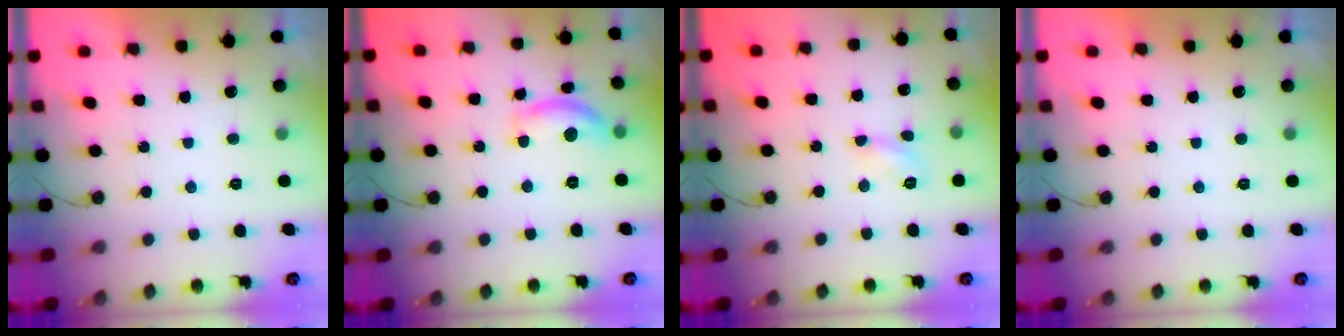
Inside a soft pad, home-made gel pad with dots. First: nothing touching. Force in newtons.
{"total": 11.6, "press": 11.5, "slide": 0.7}
{"total": 4.4, "press": 4.3, "slide": 0.6}
{"total": 0.0}